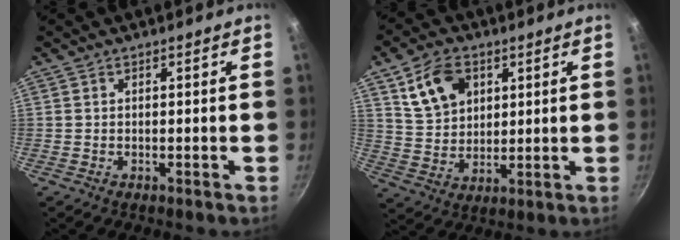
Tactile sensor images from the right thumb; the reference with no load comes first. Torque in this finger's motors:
{"motor_torque": [-0.82, 1.00, -0.03, 0.08, 0.27]}